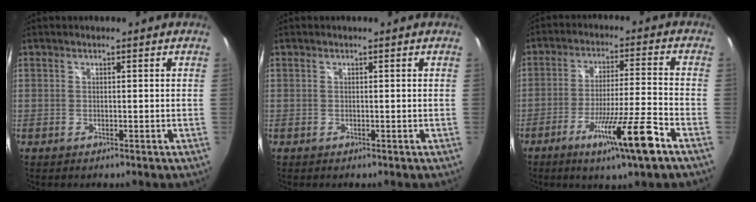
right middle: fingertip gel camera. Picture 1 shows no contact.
{"total": 0.0}
{"total": 12.6, "force": [-7.1, -0.5, 10.3], "torque": [-0.196, -0.023, -0.125]}